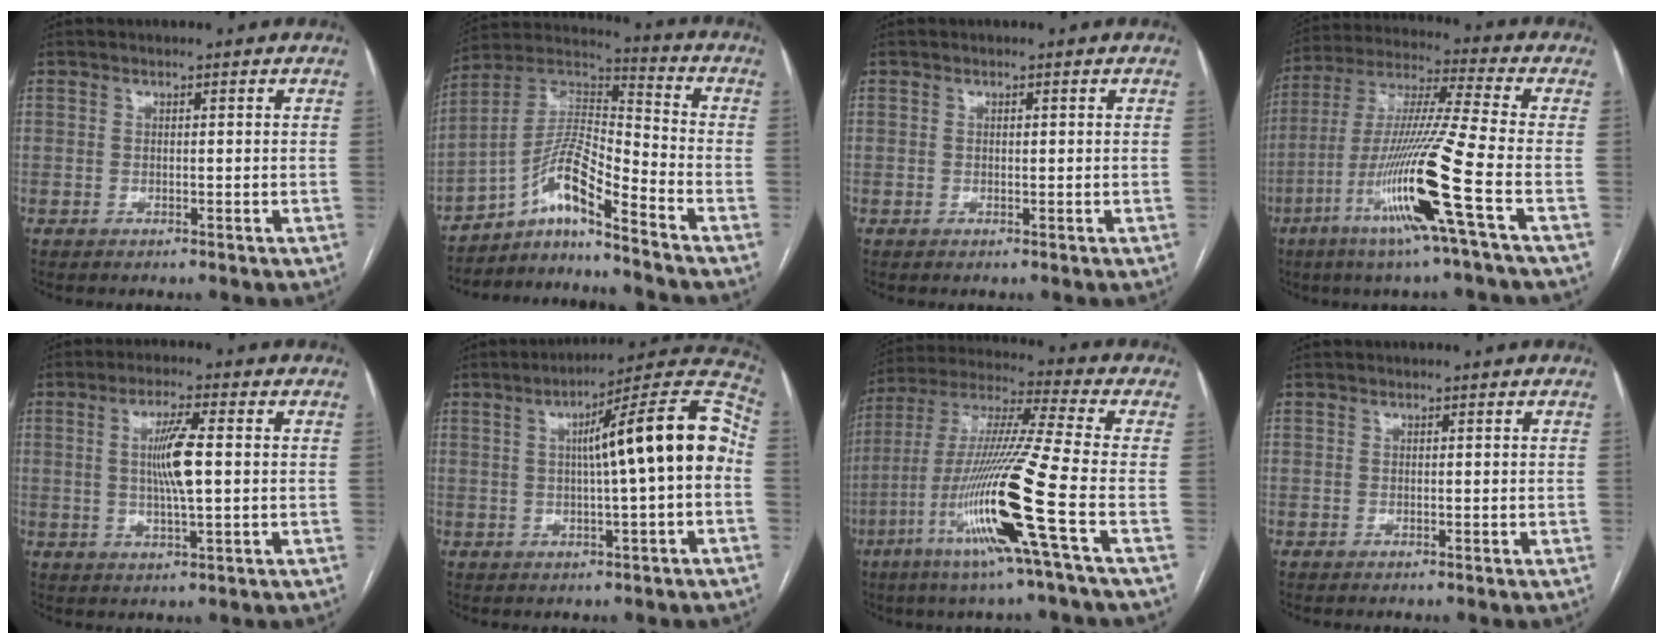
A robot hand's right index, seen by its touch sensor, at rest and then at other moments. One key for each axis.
{"total": 11.0, "fx": -7.4, "fy": 0.3, "fz": 8.1, "tx": -0.163, "ty": 0.022, "tz": -0.136}
{"total": 0.0}
{"total": 16.9, "fx": -6.5, "fy": -1.8, "fz": 15.5, "tx": -0.312, "ty": -0.022, "tz": -0.127}
{"total": 6.7, "fx": 0.5, "fy": 0.2, "fz": 6.7, "tx": -0.127, "ty": -0.002, "tz": 0.009}
{"total": 14.7, "fx": 0.6, "fy": 0.4, "fz": 14.7, "tx": -0.209, "ty": 0.036, "tz": 0.003}
{"total": 18.1, "fx": -6.5, "fy": -1.6, "fz": 16.8, "tx": -0.344, "ty": -0.024, "tz": -0.132}
{"total": 0.0}